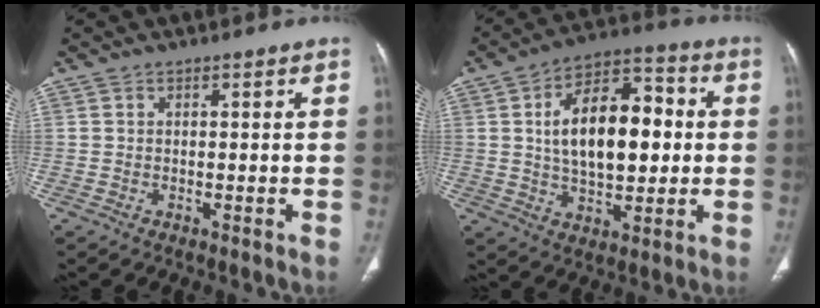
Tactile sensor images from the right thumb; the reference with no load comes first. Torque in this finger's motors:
{"motor_torque": [-0.62, 1.52, 0.80, 0.76, 0.28]}